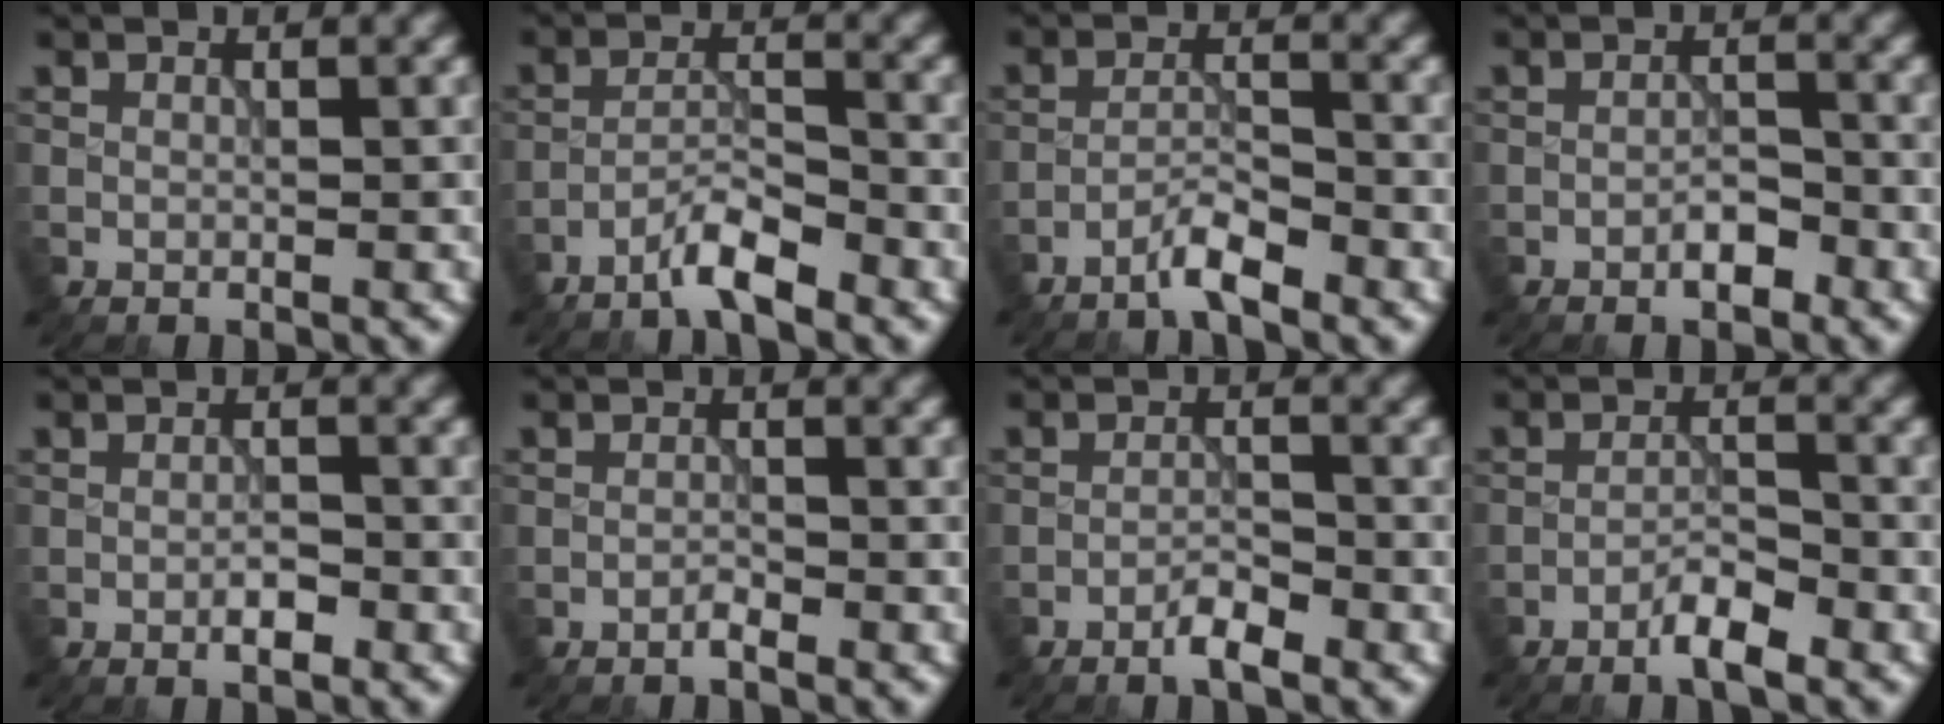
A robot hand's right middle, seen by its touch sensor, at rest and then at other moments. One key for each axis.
{"total": 3.2, "fx": -2.6, "fy": 0.3, "fz": 1.9, "tx": -0.032, "ty": 0.009, "tz": -0.055}
{"total": 2.7, "fx": -2.2, "fy": 0.1, "fz": 1.5, "tx": -0.026, "ty": 0.008, "tz": -0.048}
{"total": 2.1, "fx": -1.3, "fy": 0.7, "fz": 1.5, "tx": -0.021, "ty": 0.005, "tz": -0.023}
{"total": 1.7, "fx": -0.9, "fy": 0.5, "fz": 1.4, "tx": -0.024, "ty": 0.001, "tz": -0.017}
{"total": 0.9, "fx": -0.7, "fy": 0.0, "fz": 0.5, "tx": -0.008, "ty": 0.004, "tz": -0.016}
{"total": 2.1, "fx": -1.6, "fy": 0.3, "fz": 1.4, "tx": -0.023, "ty": 0.005, "tz": -0.032}
{"total": 2.9, "fx": -2.1, "fy": 0.4, "fz": 2.0, "tx": -0.034, "ty": 0.007, "tz": -0.041}